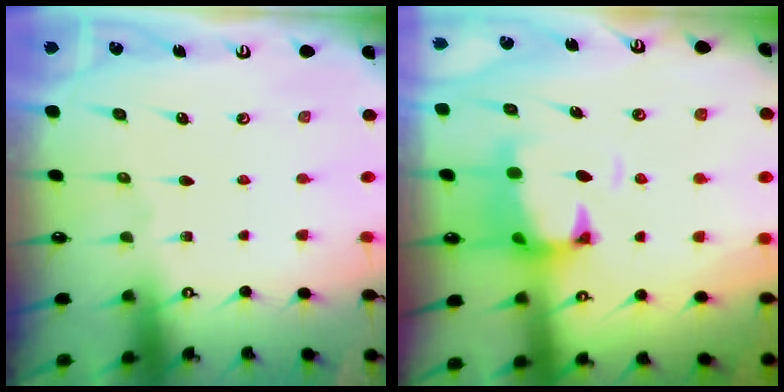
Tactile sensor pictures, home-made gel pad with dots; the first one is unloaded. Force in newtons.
{"total": 2.0, "press": 1.4, "slide": 1.4}